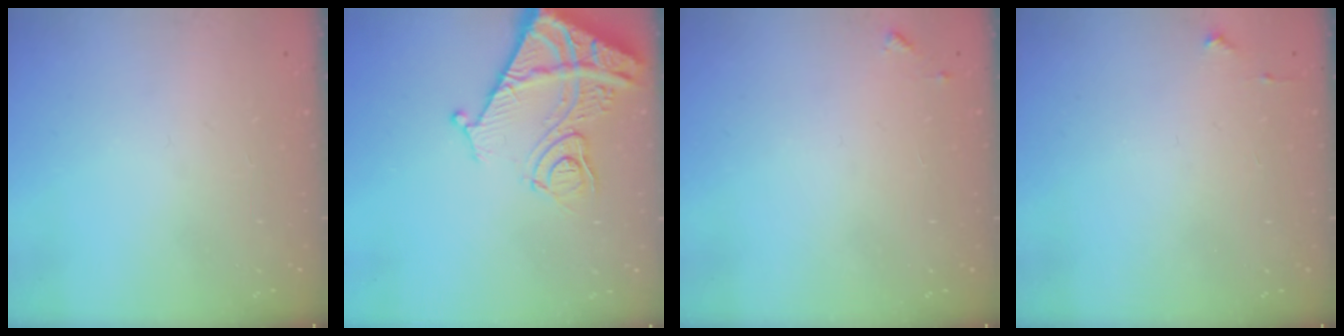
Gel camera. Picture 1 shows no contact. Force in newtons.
{"total": 13.8, "press": 13.8, "slide": 1.4}
{"total": 5.1, "press": 5.1, "slide": 0.4}
{"total": 2.7, "press": 2.6, "slide": 0.4}